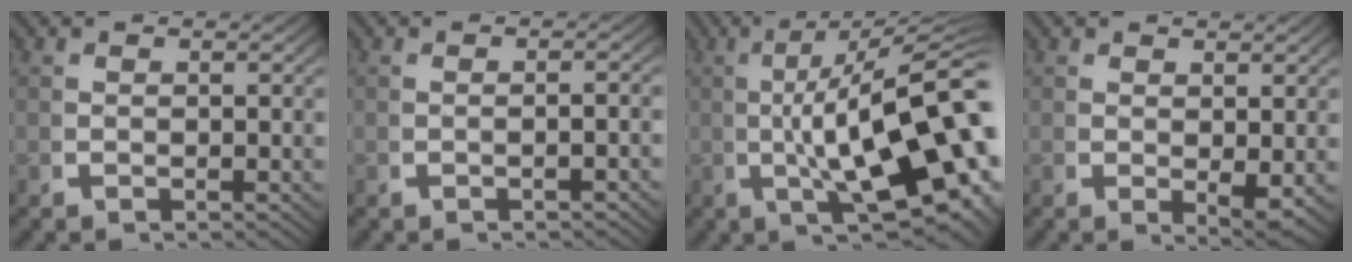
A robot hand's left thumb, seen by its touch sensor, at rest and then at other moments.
{"total": 1.2, "force": [-0.8, 0.2, 0.9], "torque": [-0.020, 0.007, -0.013]}
{"total": 16.6, "force": [-0.3, 7.6, 14.7], "torque": [-0.216, -0.021, 0.010]}
{"total": 2.3, "force": [0.6, 0.9, 2.0], "torque": [-0.027, -0.009, 0.016]}